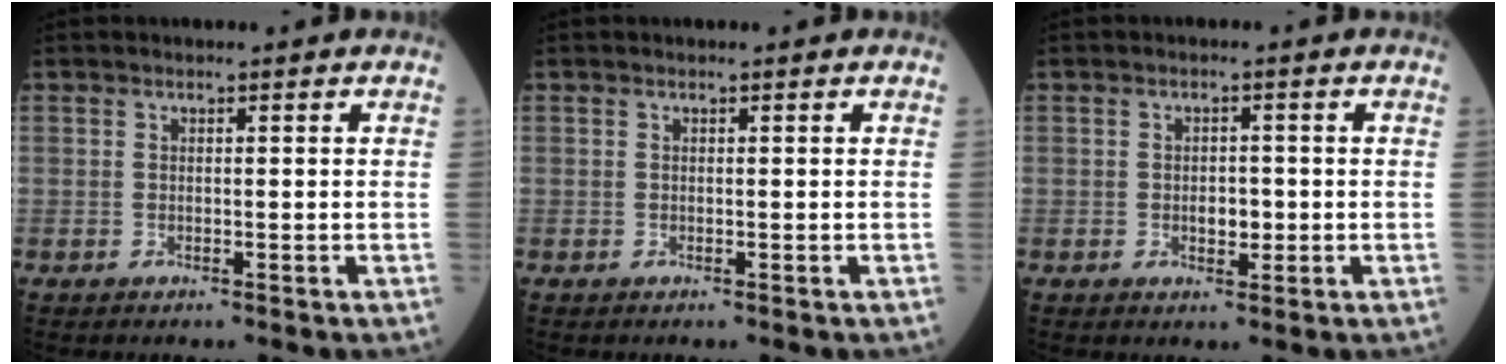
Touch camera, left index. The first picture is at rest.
{"total": 0.0}
{"total": 2.4, "force": [-0.4, 1.4, 1.9], "torque": [-0.030, 0.001, -0.003]}